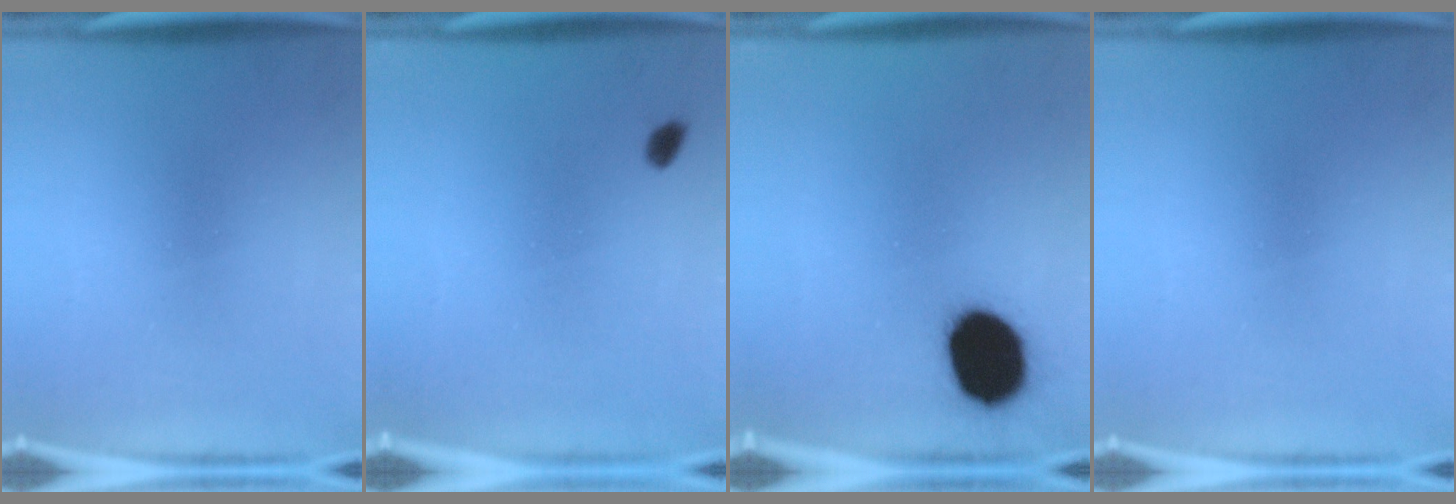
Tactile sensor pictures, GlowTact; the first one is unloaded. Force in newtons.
{"total": 1.3}
{"total": 17.4}
{"total": 0.0}